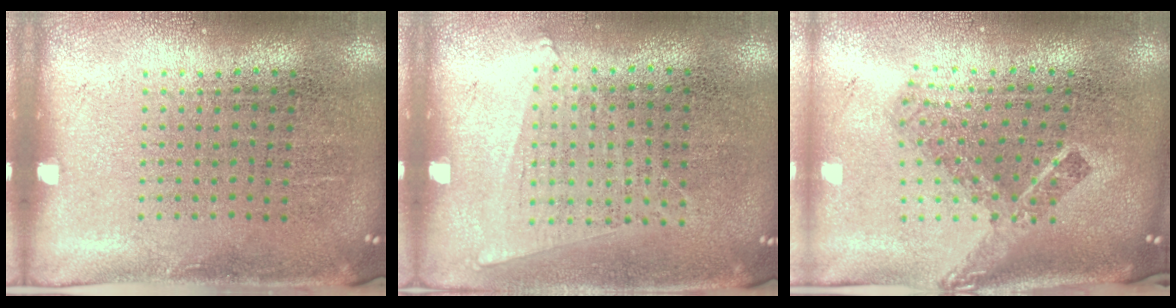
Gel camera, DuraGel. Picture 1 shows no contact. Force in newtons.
{"total": 0.7, "press": 0.6, "slide": 0.4}
{"total": 2.4, "press": 1.6, "slide": 1.8}